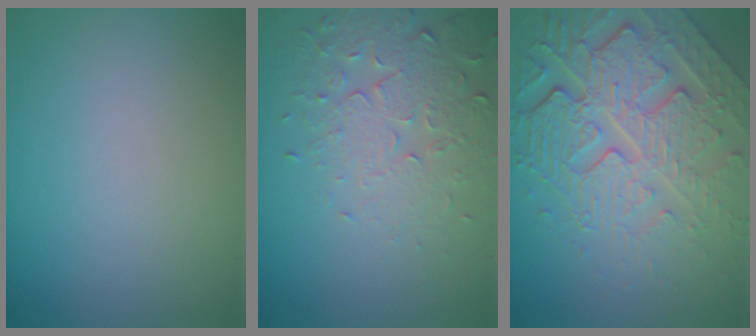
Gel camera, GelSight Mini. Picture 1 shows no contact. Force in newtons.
{"total": 5.0, "press": 3.6, "slide": 3.4}
{"total": 8.0, "press": 6.0, "slide": 5.3}